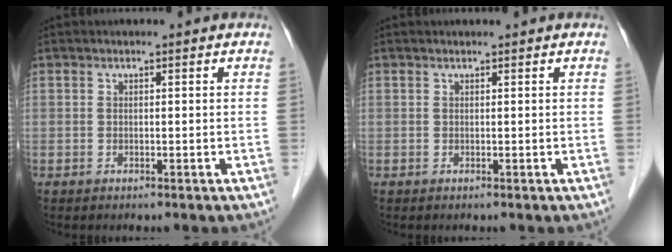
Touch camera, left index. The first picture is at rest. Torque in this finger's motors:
{"motor_torque": [0.06, 0.01, -0.08, -0.01]}